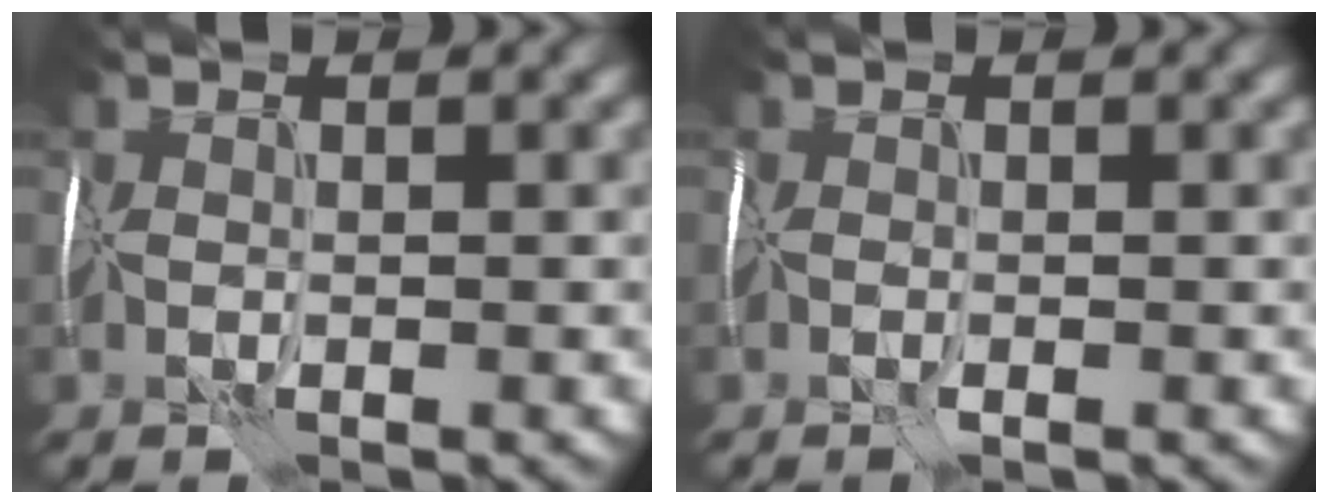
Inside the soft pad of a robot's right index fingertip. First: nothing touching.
{"total": 0.6, "force": [-0.4, 0.0, 0.5], "torque": [-0.012, -0.004, -0.009]}